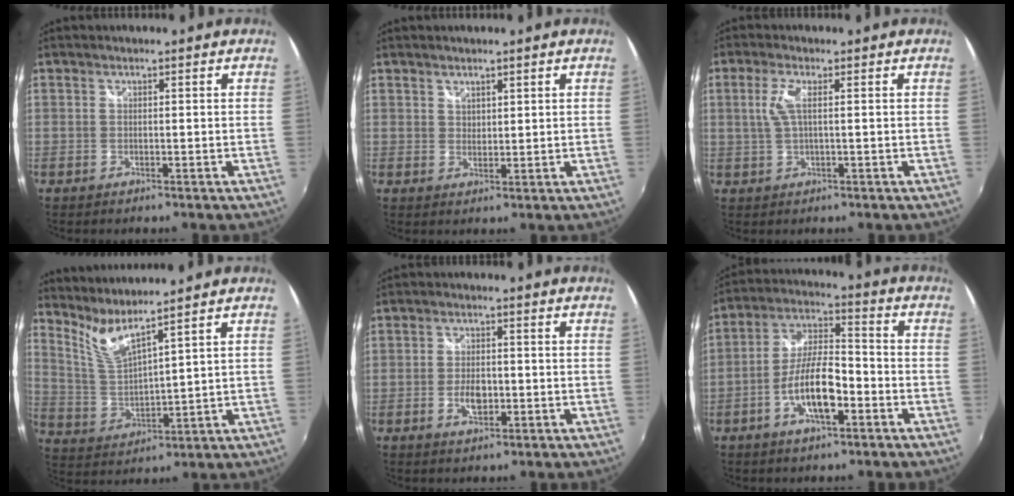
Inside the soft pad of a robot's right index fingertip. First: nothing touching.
{"total": 1.9, "force": [1.6, 1.0, 0.4], "torque": [0.003, 0.002, 0.028]}
{"total": 3.7, "force": [0.5, 0.6, 3.6], "torque": [-0.077, 0.001, 0.015]}
{"total": 6.6, "force": [5.7, -0.6, 3.2], "torque": [-0.067, -0.021, 0.124]}
{"total": 4.4, "force": [-1.2, 2.4, 3.4], "torque": [-0.069, -0.001, -0.021]}
{"total": 10.9, "force": [-4.3, 3.7, 9.4], "torque": [-0.189, 0.004, -0.077]}